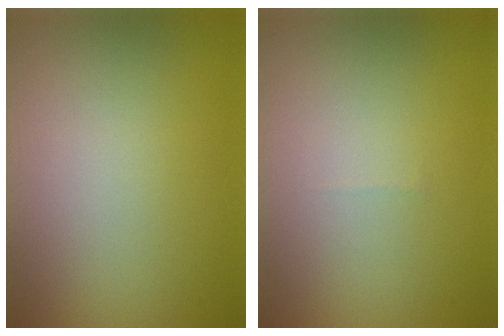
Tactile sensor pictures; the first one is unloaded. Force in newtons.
{"total": 0.0}